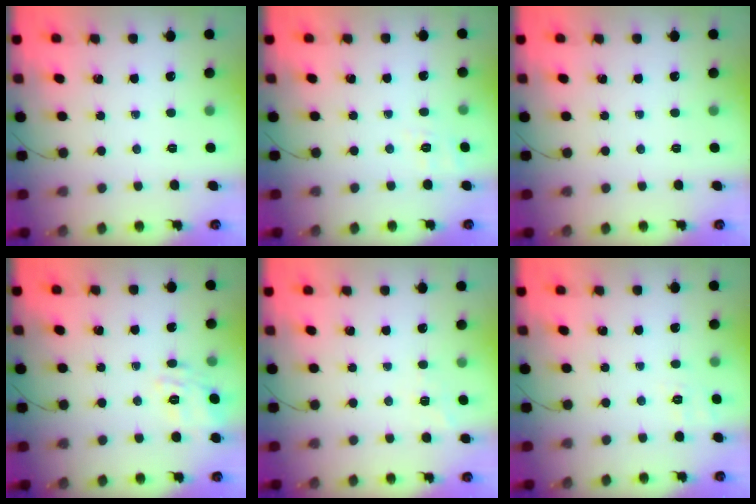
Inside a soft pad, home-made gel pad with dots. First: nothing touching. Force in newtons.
{"total": 2.4, "press": 1.3, "slide": 2.1}
{"total": 0.0}
{"total": 6.6, "press": 6.5, "slide": 1.2}
{"total": 7.0, "press": 6.8, "slide": 1.7}
{"total": 1.9, "press": 0.6, "slide": 1.9}